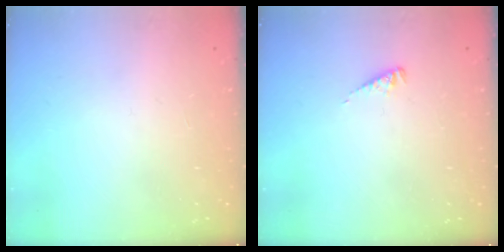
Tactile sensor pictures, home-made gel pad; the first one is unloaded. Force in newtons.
{"total": 2.0, "press": 2.0, "slide": 0.2}